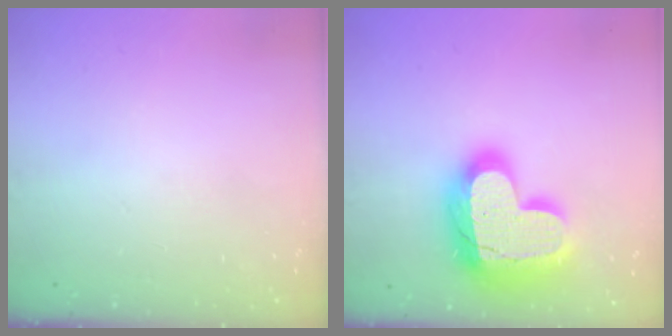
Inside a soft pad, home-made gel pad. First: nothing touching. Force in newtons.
{"total": 26.7, "press": 26.6, "slide": 1.8}